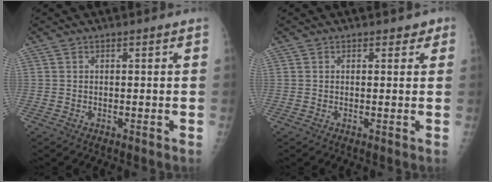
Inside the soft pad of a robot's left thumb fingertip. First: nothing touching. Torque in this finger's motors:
{"motor_torque": [-0.30, 0.21, 0.00, -0.08, 0.03]}